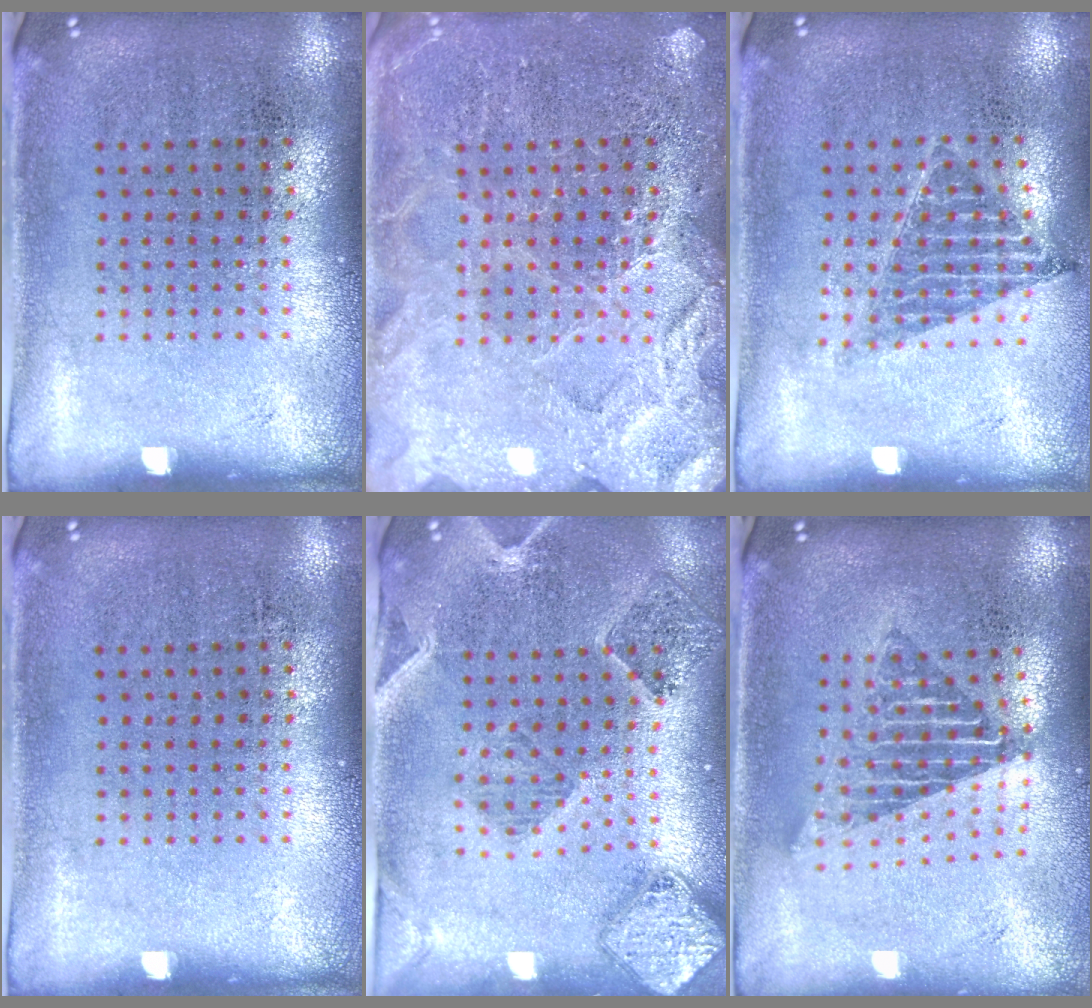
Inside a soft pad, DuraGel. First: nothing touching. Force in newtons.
{"total": 5.1, "press": 5.1, "slide": 0.7}
{"total": 0.9, "press": 0.8, "slide": 0.3}
{"total": 0.0}
{"total": 1.5, "press": 1.5, "slide": 0.2}
{"total": 1.7, "press": 1.4, "slide": 1.0}